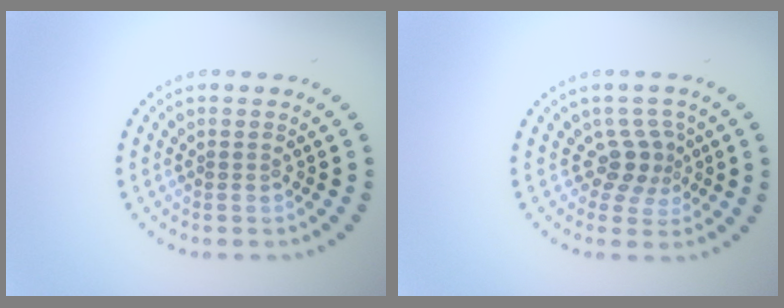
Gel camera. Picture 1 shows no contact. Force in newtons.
{"total": 2.5, "press": 1.7, "slide": 1.8}